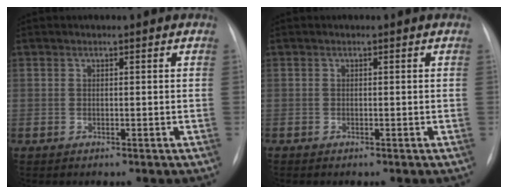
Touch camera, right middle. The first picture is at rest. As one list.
[{"total": 0.0}]